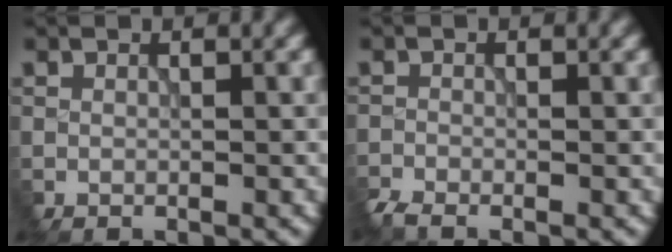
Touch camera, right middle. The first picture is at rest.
{"total": 1.8, "force": [-1.7, 0.4, 0.4], "torque": [-0.012, -0.006, -0.040]}